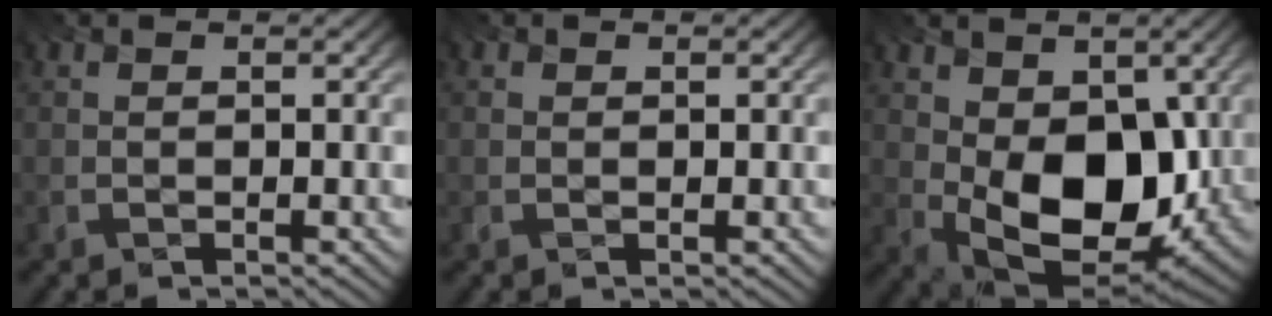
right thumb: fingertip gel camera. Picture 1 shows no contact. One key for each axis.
{"total": 0.0}
{"total": 13.0, "fx": -0.2, "fy": 8.3, "fz": 10.0, "tx": -0.177, "ty": -0.029, "tz": 0.004}